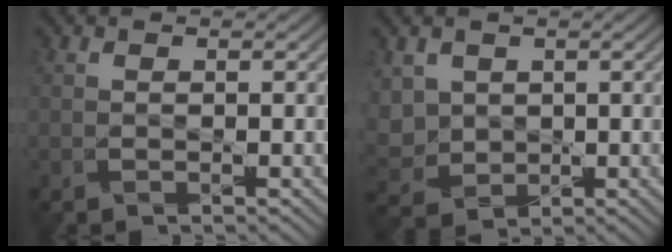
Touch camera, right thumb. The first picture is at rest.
{"total": 5.0, "force": [1.2, 4.1, 2.6], "torque": [-0.114, 0.000, 0.023]}